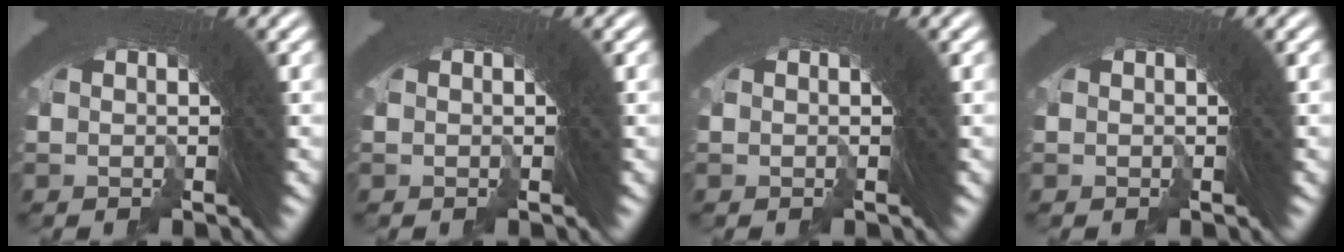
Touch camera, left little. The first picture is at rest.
{"total": 0.0}
{"total": 0.0}
{"total": 0.0}